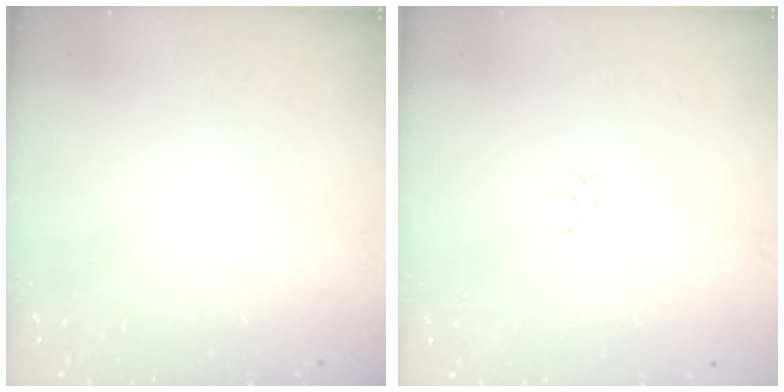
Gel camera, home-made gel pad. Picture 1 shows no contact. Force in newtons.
{"total": 1.5, "press": 1.5, "slide": 0.2}